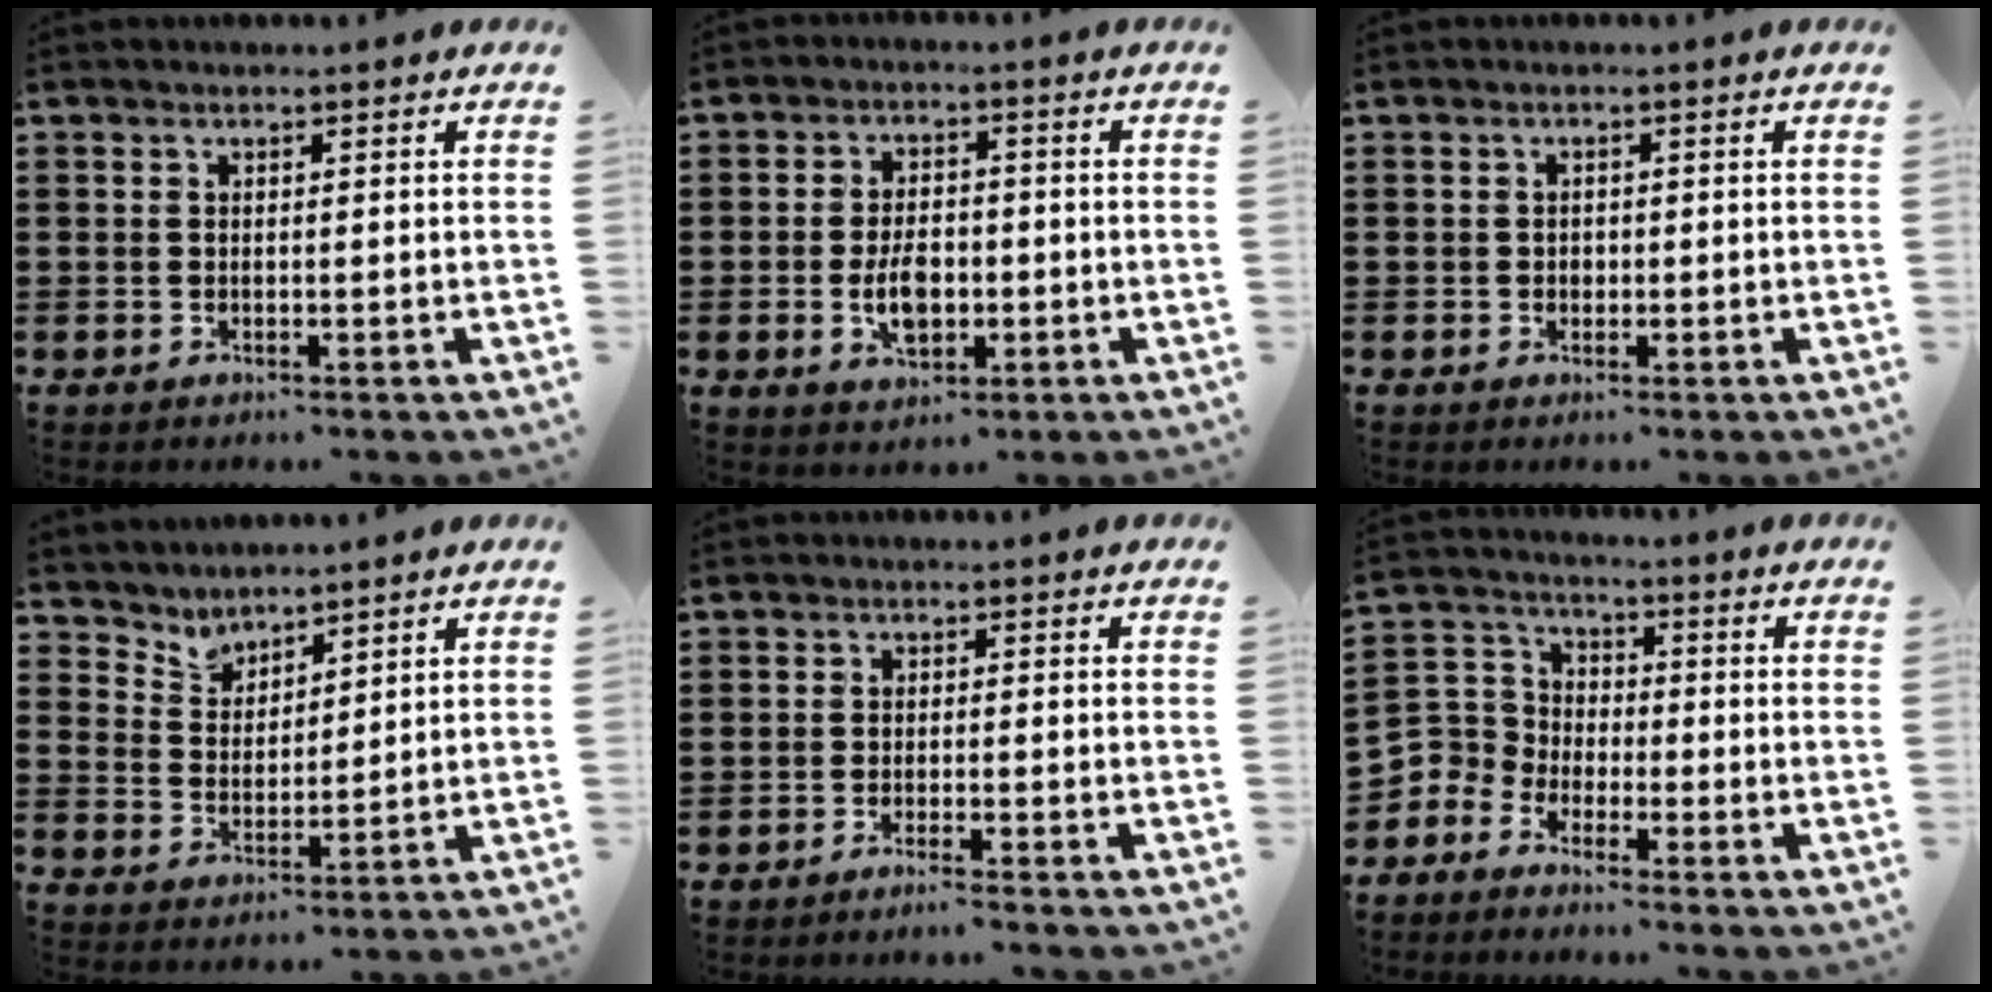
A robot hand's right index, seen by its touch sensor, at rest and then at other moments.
{"total": 5.9, "force": [-1.2, 3.4, 4.7], "torque": [-0.089, 0.001, -0.025]}
{"total": 0.8, "force": [0.1, 0.7, 0.3], "torque": [-0.009, 0.003, 0.001]}
{"total": 3.2, "force": [3.0, 0.9, -0.7], "torque": [-0.003, -0.010, 0.055]}
{"total": 1.4, "force": [-1.3, -0.3, 0.6], "torque": [-0.009, -0.001, -0.023]}
{"total": 4.4, "force": [-2.8, 3.3, 0.4], "torque": [-0.058, -0.007, -0.073]}